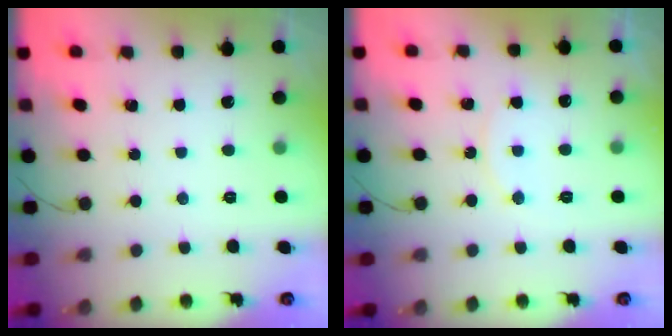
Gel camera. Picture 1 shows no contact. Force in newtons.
{"total": 5.4, "press": 5.4, "slide": 0.4}